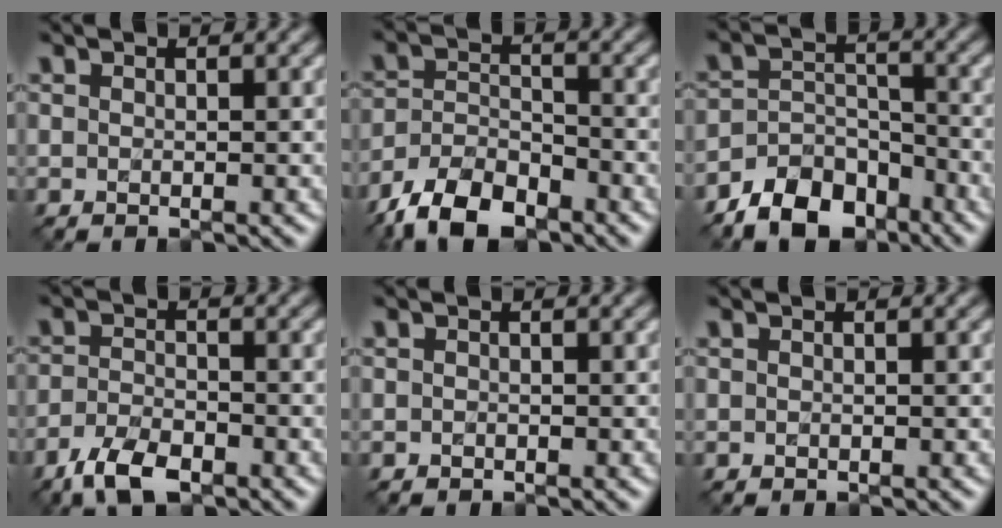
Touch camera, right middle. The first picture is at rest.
{"total": 7.3, "force": [-5.4, 3.4, 3.4], "torque": [-0.062, 0.001, -0.110]}
{"total": 6.7, "force": [-5.3, 3.4, 2.3], "torque": [-0.034, 0.002, -0.096]}
{"total": 4.4, "force": [-3.2, 1.8, 2.4], "torque": [-0.045, 0.000, -0.065]}
{"total": 0.0}
{"total": 0.0}